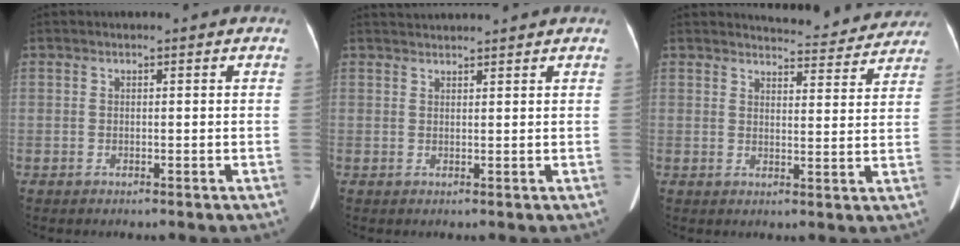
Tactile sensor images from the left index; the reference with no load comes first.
{"total": 3.6, "force": [3.6, -0.4, 0.5], "torque": [-0.008, 0.028, 0.059]}
{"total": 10.0, "force": [9.9, 1.6, 0.9], "torque": [0.002, -0.015, 0.105]}